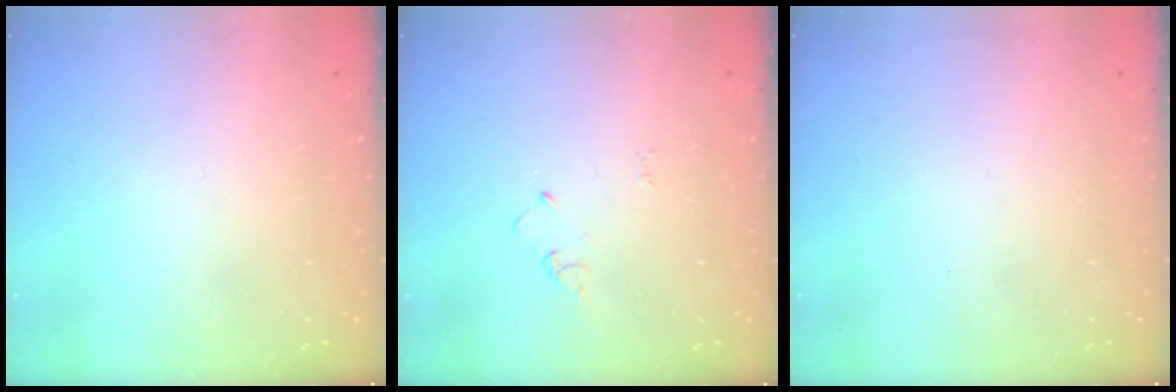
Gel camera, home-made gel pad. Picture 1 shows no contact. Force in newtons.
{"total": 2.4, "press": 2.4, "slide": 0.3}
{"total": 1.6, "press": 1.6, "slide": 0.1}